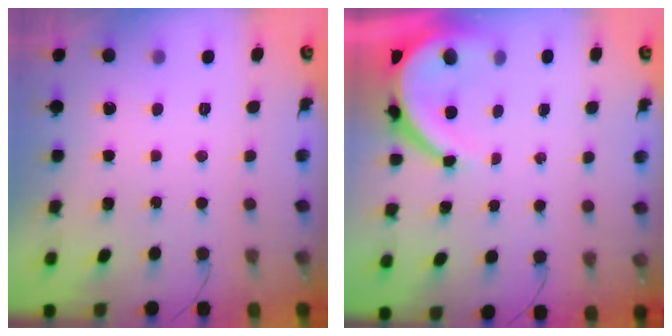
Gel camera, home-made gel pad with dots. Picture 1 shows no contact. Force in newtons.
{"total": 9.9, "press": 9.8, "slide": 1.1}